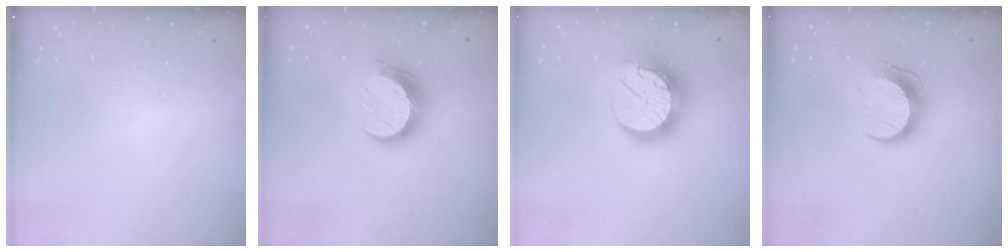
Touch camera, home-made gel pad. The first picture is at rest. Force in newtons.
{"total": 13.9, "press": 13.8, "slide": 0.7}
{"total": 14.8, "press": 14.8, "slide": 0.7}
{"total": 10.5, "press": 10.4, "slide": 0.8}